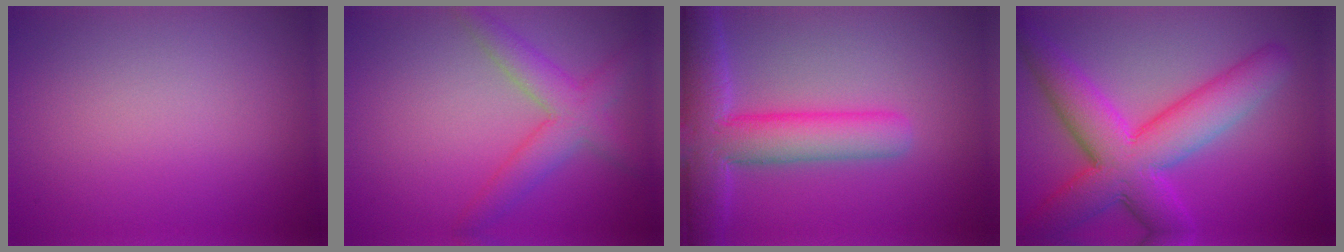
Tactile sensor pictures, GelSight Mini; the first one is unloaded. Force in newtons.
{"total": 4.2, "press": 4.2, "slide": 0.2}
{"total": 7.6, "press": 7.6, "slide": 0.4}
{"total": 9.2, "press": 9.2, "slide": 0.3}